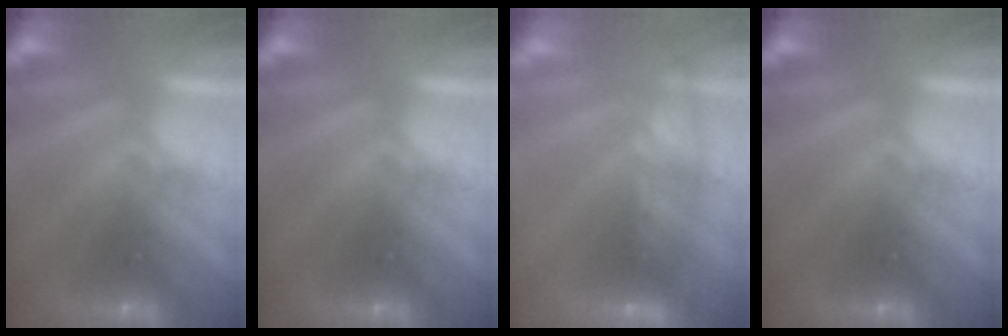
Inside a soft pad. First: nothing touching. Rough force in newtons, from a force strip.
{"total": 0.0}
{"total": 9.5}
{"total": 0.0}